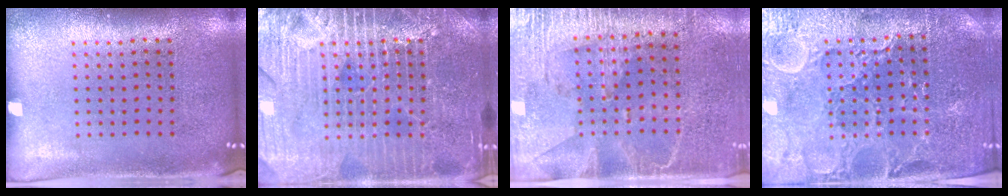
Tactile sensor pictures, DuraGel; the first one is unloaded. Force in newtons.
{"total": 7.1, "press": 7.0, "slide": 0.9}
{"total": 3.0, "press": 2.7, "slide": 1.3}
{"total": 4.2, "press": 4.0, "slide": 1.1}